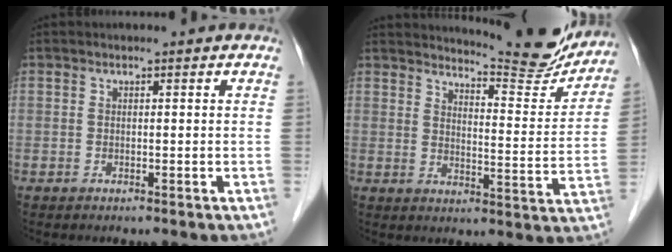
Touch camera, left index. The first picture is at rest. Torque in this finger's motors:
{"motor_torque": [0.01, -0.50, 0.27, 0.06]}